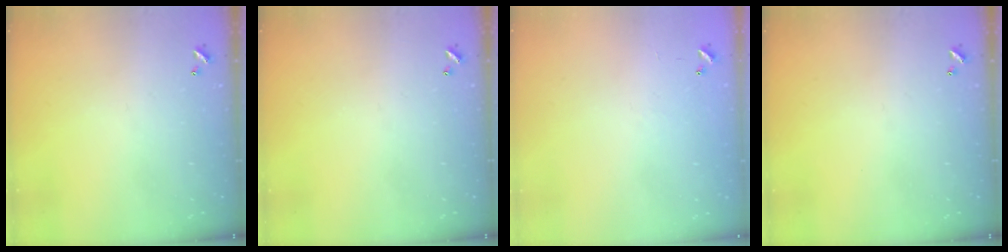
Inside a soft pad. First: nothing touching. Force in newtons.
{"total": 0.0}
{"total": 8.4, "press": 8.4, "slide": 0.6}
{"total": 0.0}